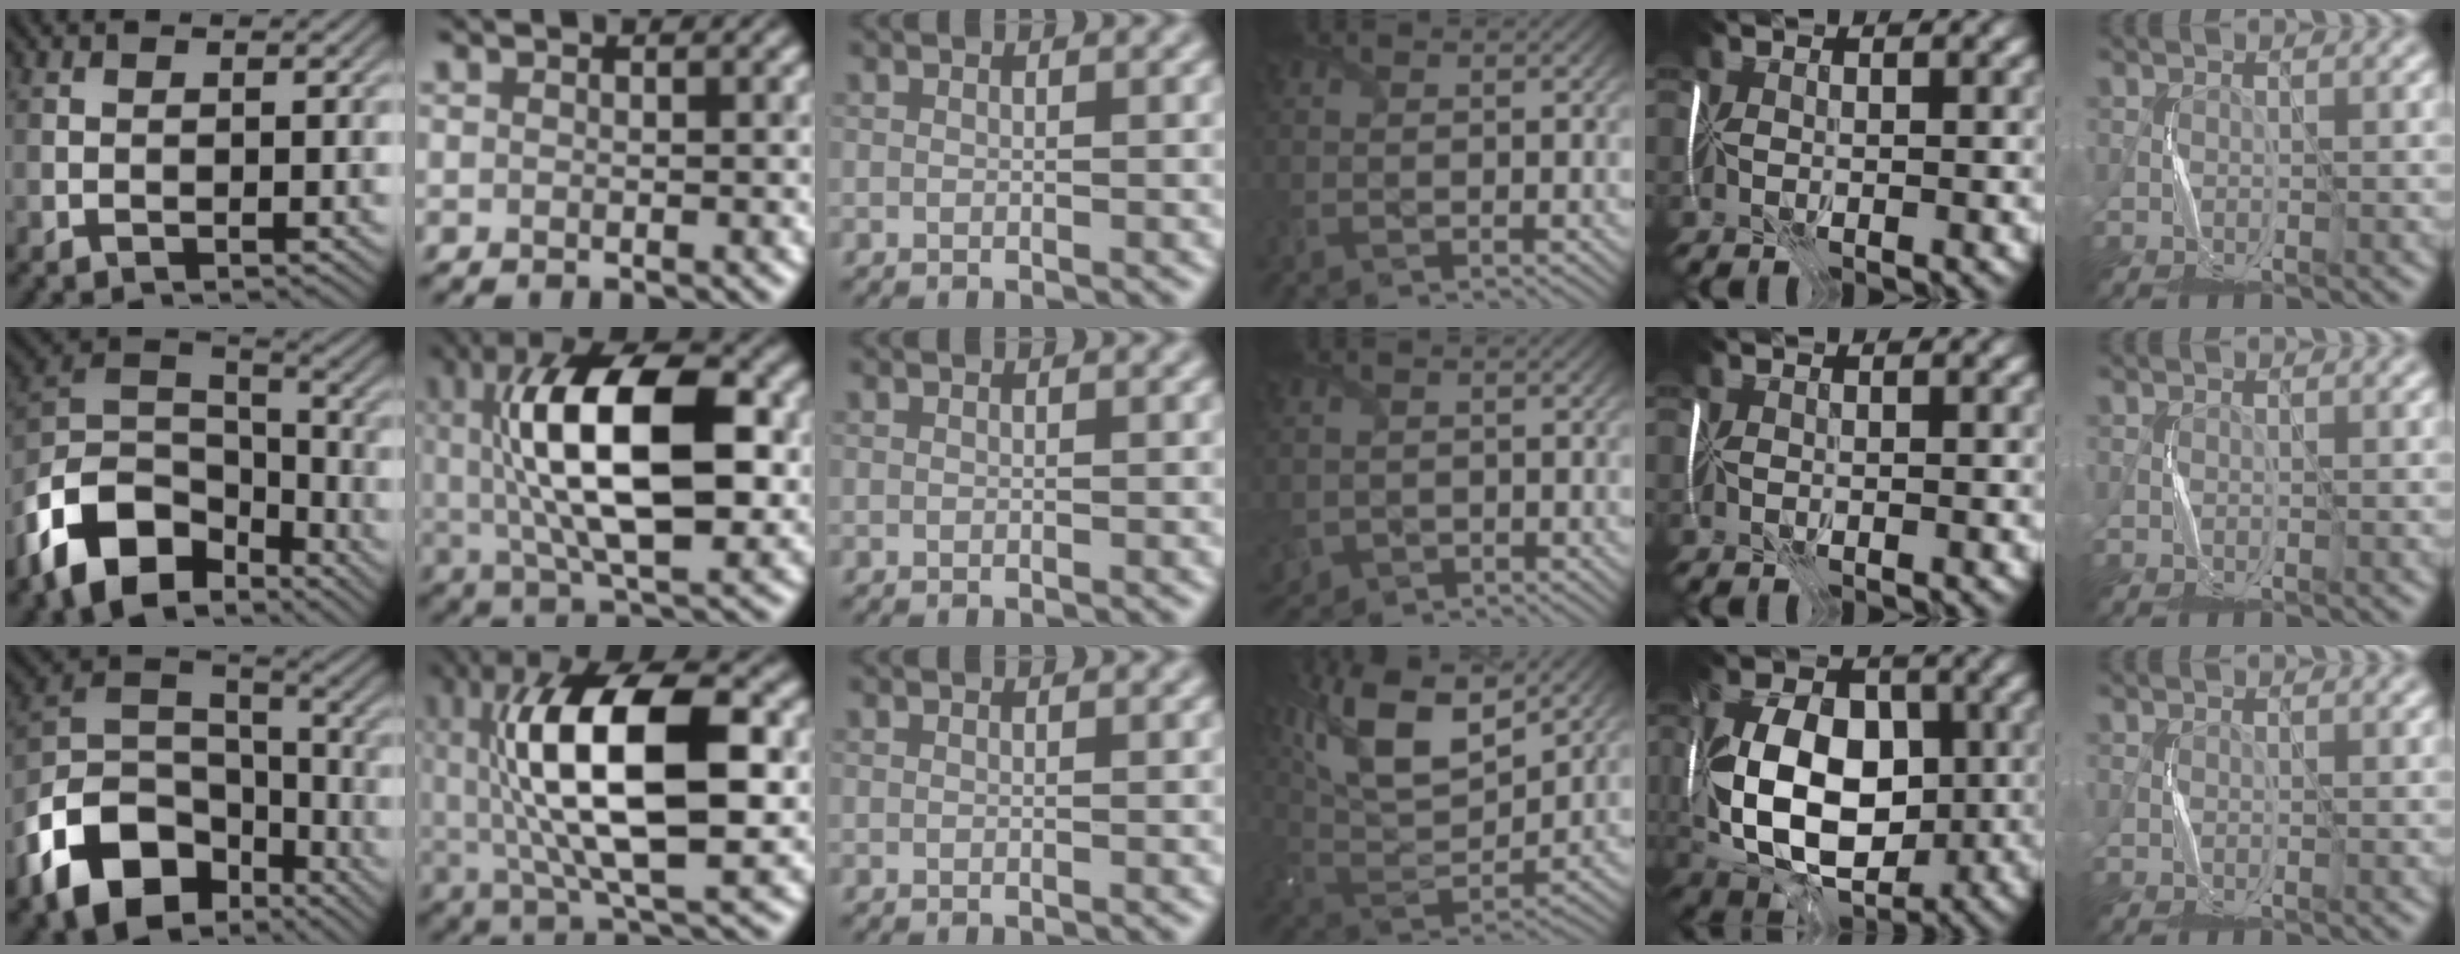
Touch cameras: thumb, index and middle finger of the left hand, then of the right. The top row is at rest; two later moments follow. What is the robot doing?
{"motion": "fold", "object": "plastic wrap"}